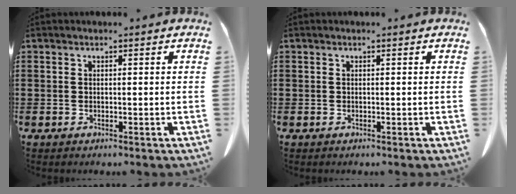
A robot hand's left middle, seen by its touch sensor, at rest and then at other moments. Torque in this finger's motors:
{"motor_torque": [-0.11, -0.77, 0.06, 0.02]}